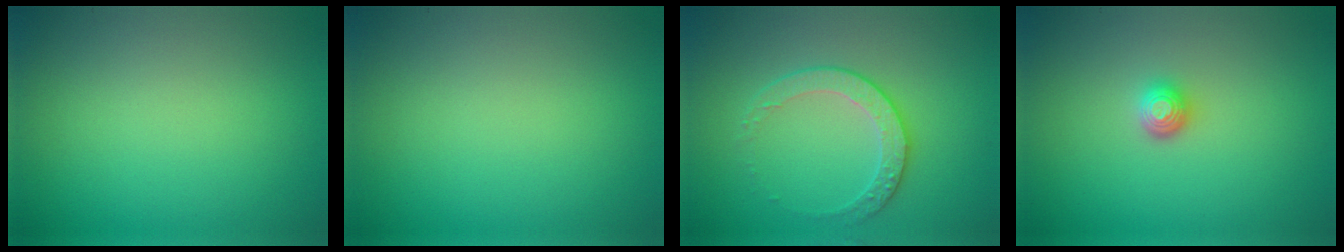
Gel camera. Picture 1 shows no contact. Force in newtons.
{"total": 0.0}
{"total": 2.4, "press": 1.9, "slide": 1.5}
{"total": 1.5, "press": 1.3, "slide": 0.8}